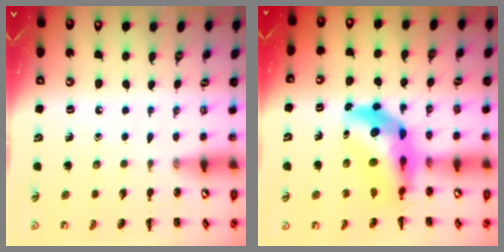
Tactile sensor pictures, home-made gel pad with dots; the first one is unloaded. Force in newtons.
{"total": 9.8, "press": 9.3, "slide": 3.2}